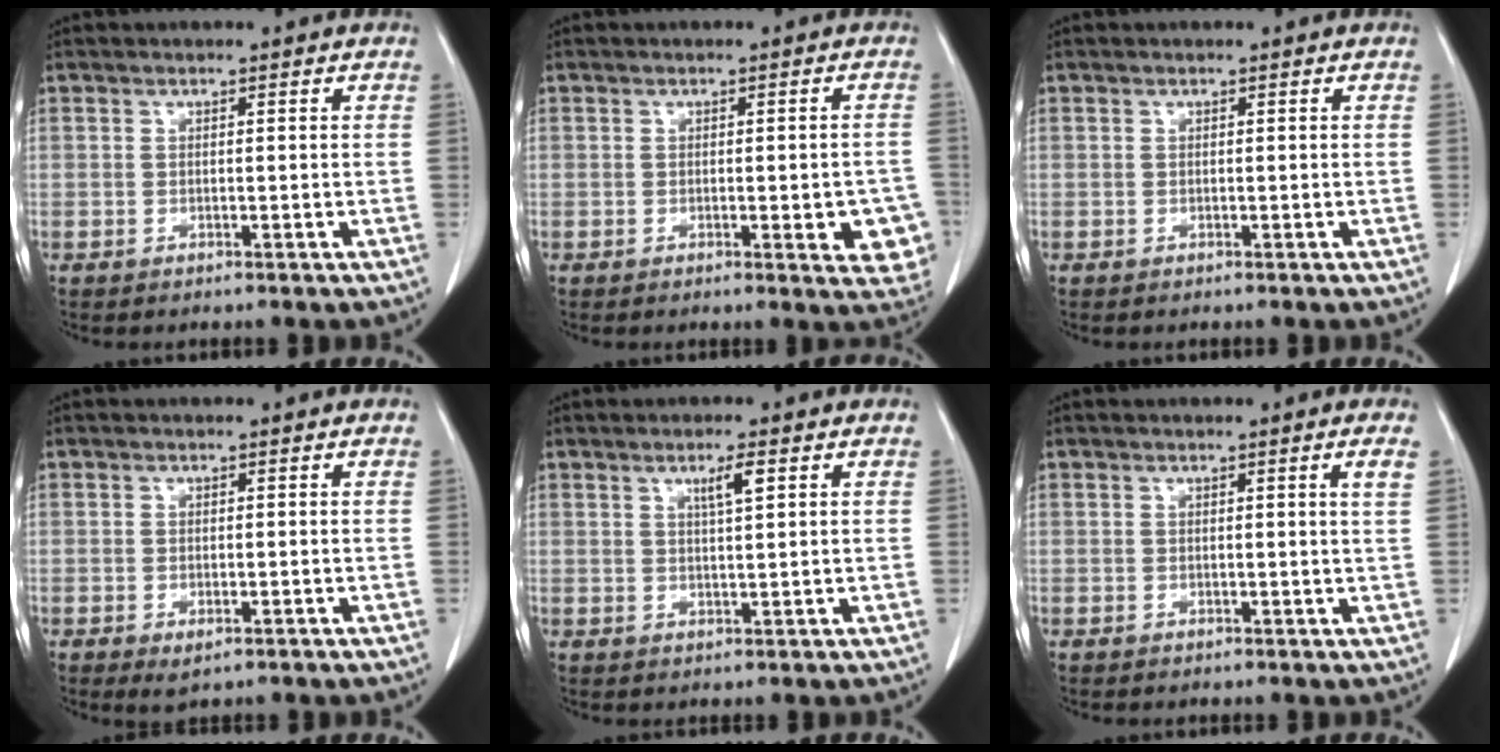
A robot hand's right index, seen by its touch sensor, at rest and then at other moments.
{"total": 6.4, "force": [-1.8, 1.9, 5.8], "torque": [-0.047, -0.001, -0.020]}
{"total": 0.0}
{"total": 2.0, "force": [-0.9, 0.9, 1.5], "torque": [-0.024, -0.004, -0.002]}
{"total": 2.8, "force": [1.4, 0.1, 2.5], "torque": [-0.044, -0.003, 0.023]}
{"total": 1.3, "force": [0.6, -0.5, 1.1], "torque": [-0.019, -0.005, 0.010]}